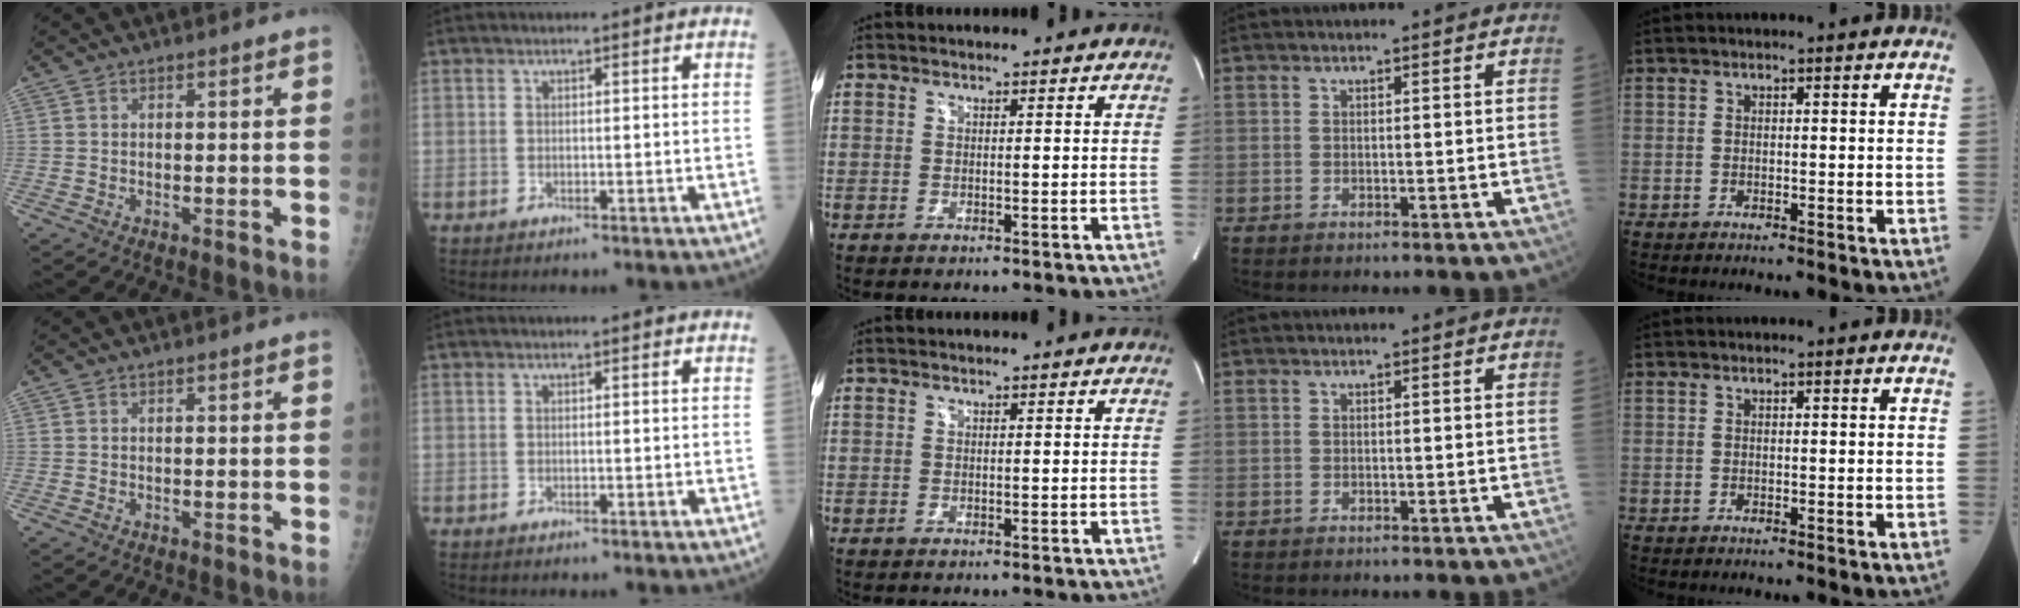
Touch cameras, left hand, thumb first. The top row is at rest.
{}